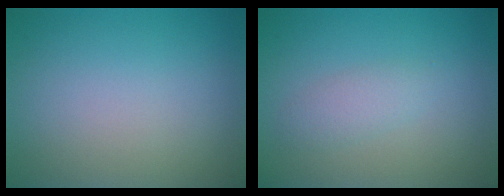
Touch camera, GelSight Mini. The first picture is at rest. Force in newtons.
{"total": 1.6, "press": 1.6, "slide": 0.0}